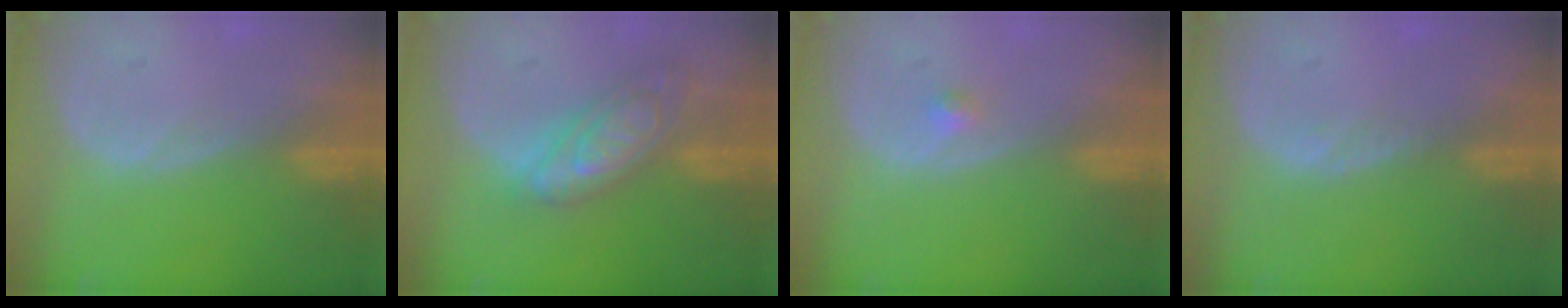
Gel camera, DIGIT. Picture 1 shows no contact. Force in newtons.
{"total": 7.4, "press": 7.4, "slide": 0.5}
{"total": 1.1, "press": 0.9, "slide": 0.5}
{"total": 0.8, "press": 0.7, "slide": 0.5}